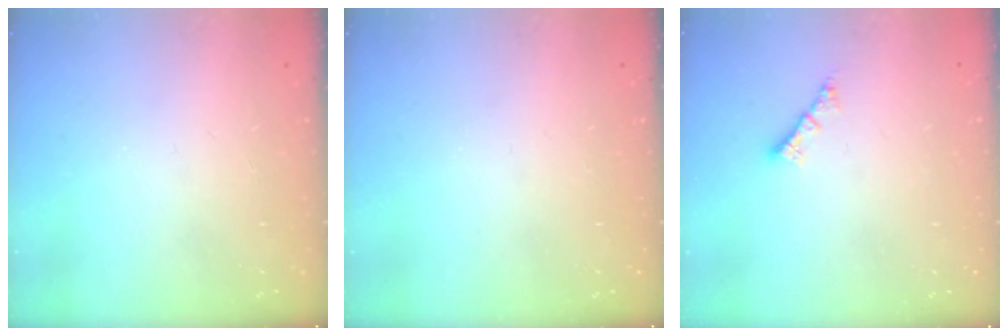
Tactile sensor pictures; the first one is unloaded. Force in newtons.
{"total": 0.0}
{"total": 2.4, "press": 2.4, "slide": 0.2}